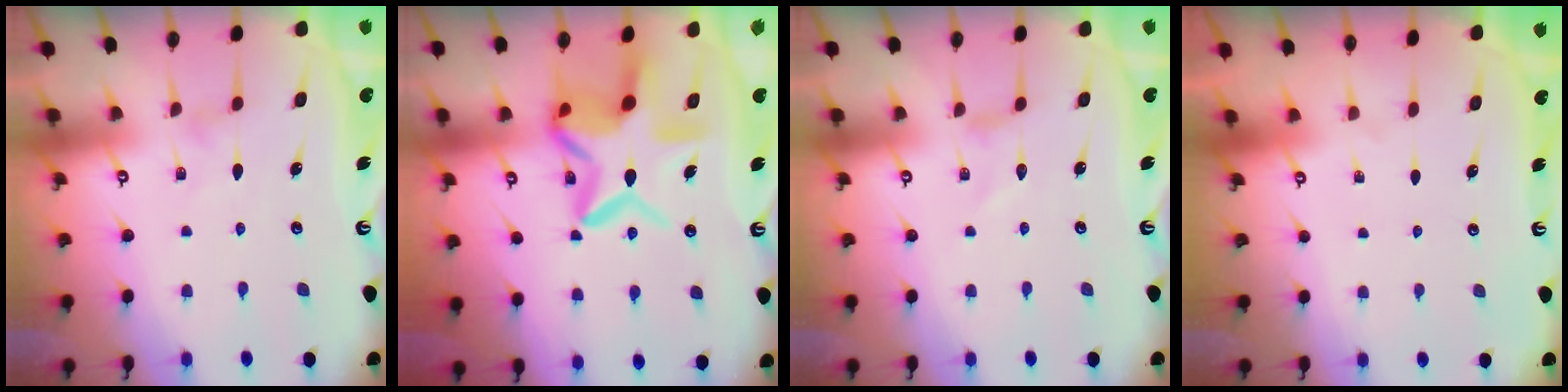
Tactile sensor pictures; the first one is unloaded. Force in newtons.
{"total": 16.2, "press": 16.1, "slide": 1.2}
{"total": 0.0}
{"total": 0.0}